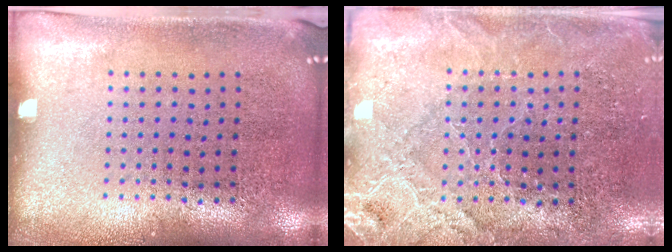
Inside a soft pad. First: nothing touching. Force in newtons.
{"total": 2.8, "press": 2.8, "slide": 0.3}